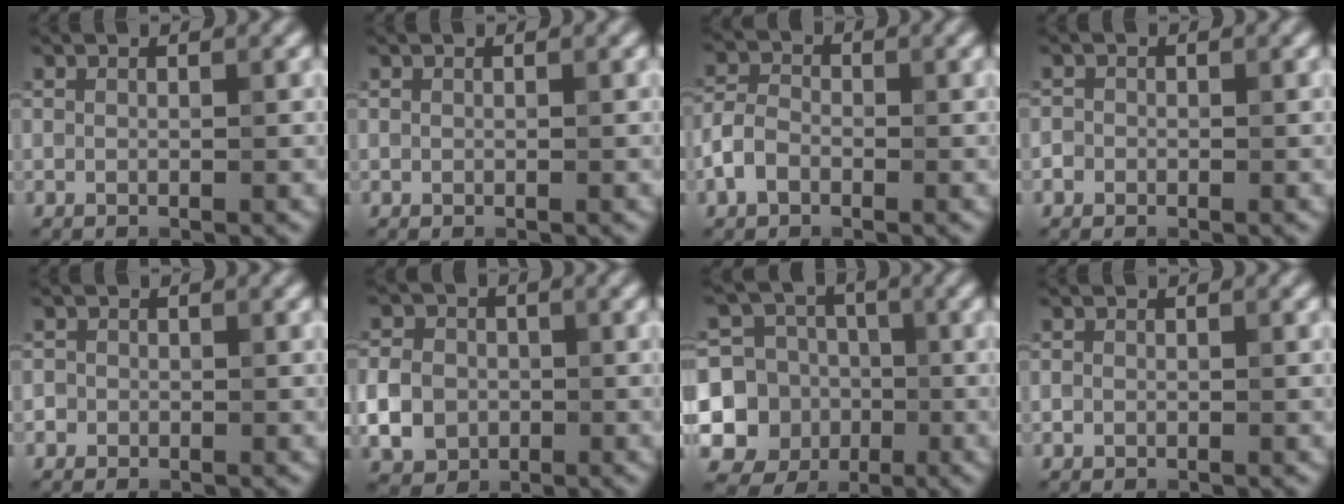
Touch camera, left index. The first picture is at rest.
{"total": 0.0}
{"total": 2.6, "force": [-1.3, 1.7, 1.5], "torque": [-0.033, 0.013, -0.034]}
{"total": 1.2, "force": [-0.4, 1.1, 0.3], "torque": [0.007, 0.016, -0.016]}
{"total": 1.6, "force": [-0.3, 1.5, 0.3], "torque": [0.013, 0.018, -0.028]}
{"total": 4.8, "force": [-0.9, 4.1, 2.4], "torque": [-0.053, 0.001, -0.026]}
{"total": 9.5, "force": [-1.6, 8.9, 3.0], "torque": [-0.055, -0.008, -0.041]}
{"total": 0.6, "force": [0.0, 0.5, 0.2], "torque": [0.007, 0.004, -0.005]}